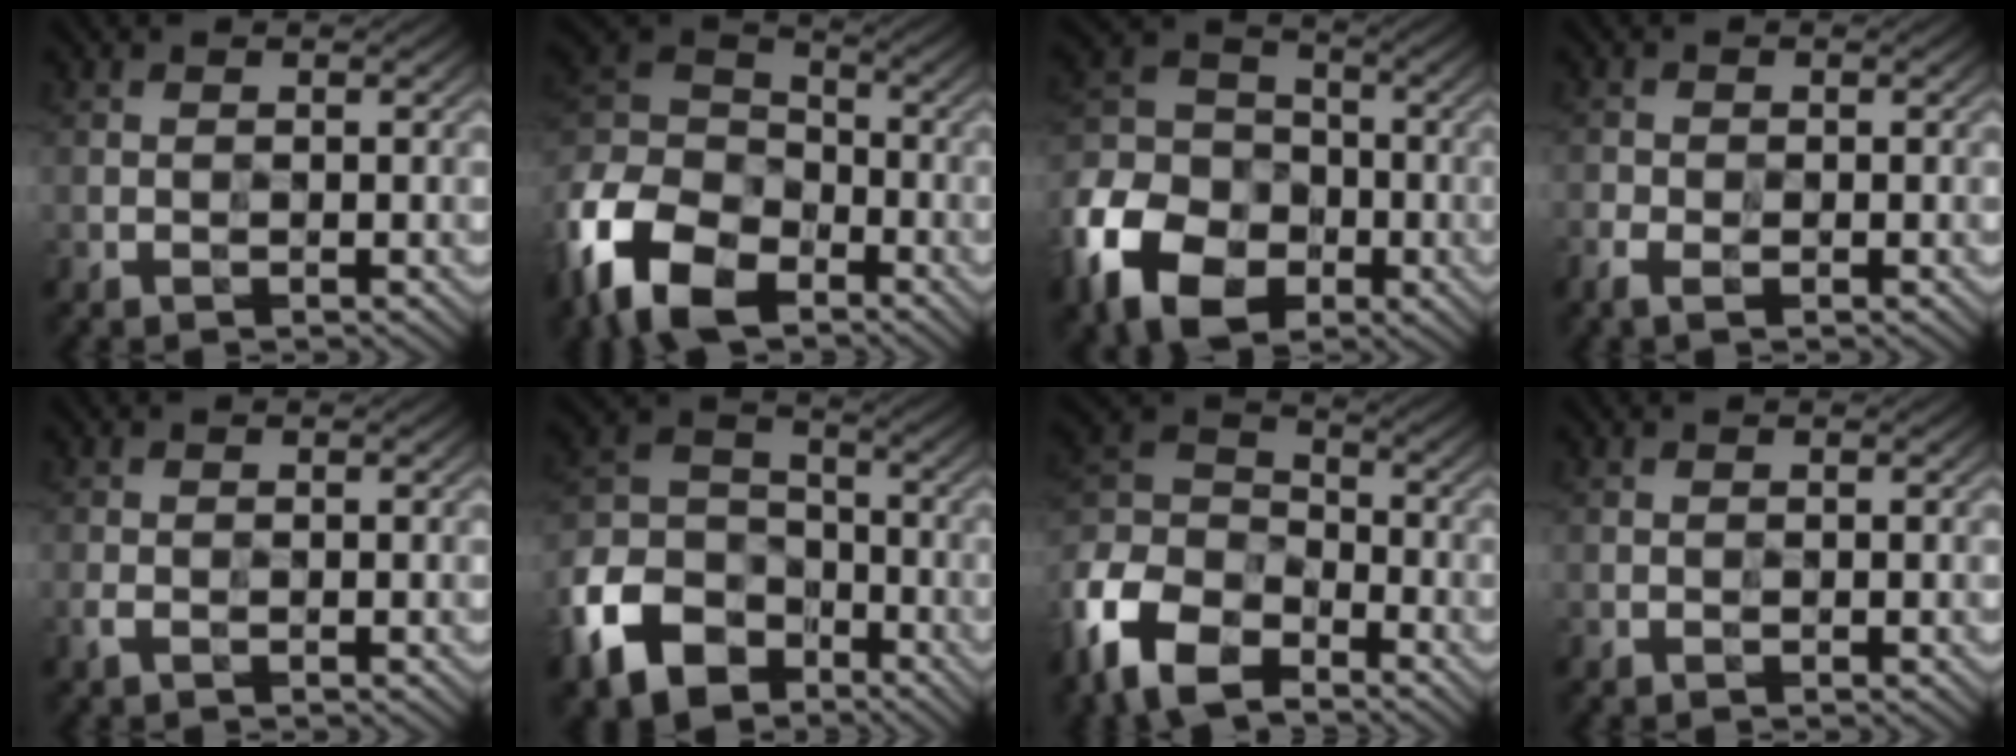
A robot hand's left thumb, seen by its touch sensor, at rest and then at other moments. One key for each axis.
{"total": 14.4, "fx": -7.5, "fy": 9.3, "fz": 8.1, "tx": -0.221, "ty": -0.026, "tz": -0.154}
{"total": 14.1, "fx": -6.5, "fy": 10.1, "fz": 7.4, "tx": -0.200, "ty": -0.040, "tz": -0.140}
{"total": 2.5, "fx": -1.6, "fy": 1.3, "fz": 1.5, "tx": -0.029, "ty": -0.006, "tz": -0.034}
{"total": 0.9, "fx": -0.5, "fy": 0.4, "fz": 0.6, "tx": -0.017, "ty": -0.001, "tz": -0.013}
{"total": 12.9, "fx": -7.2, "fy": 8.8, "fz": 6.2, "tx": -0.173, "ty": -0.024, "tz": -0.153}
{"total": 12.5, "fx": -8.0, "fy": 6.8, "fz": 6.9, "tx": -0.177, "ty": -0.024, "tz": -0.166}
{"total": 0.0}